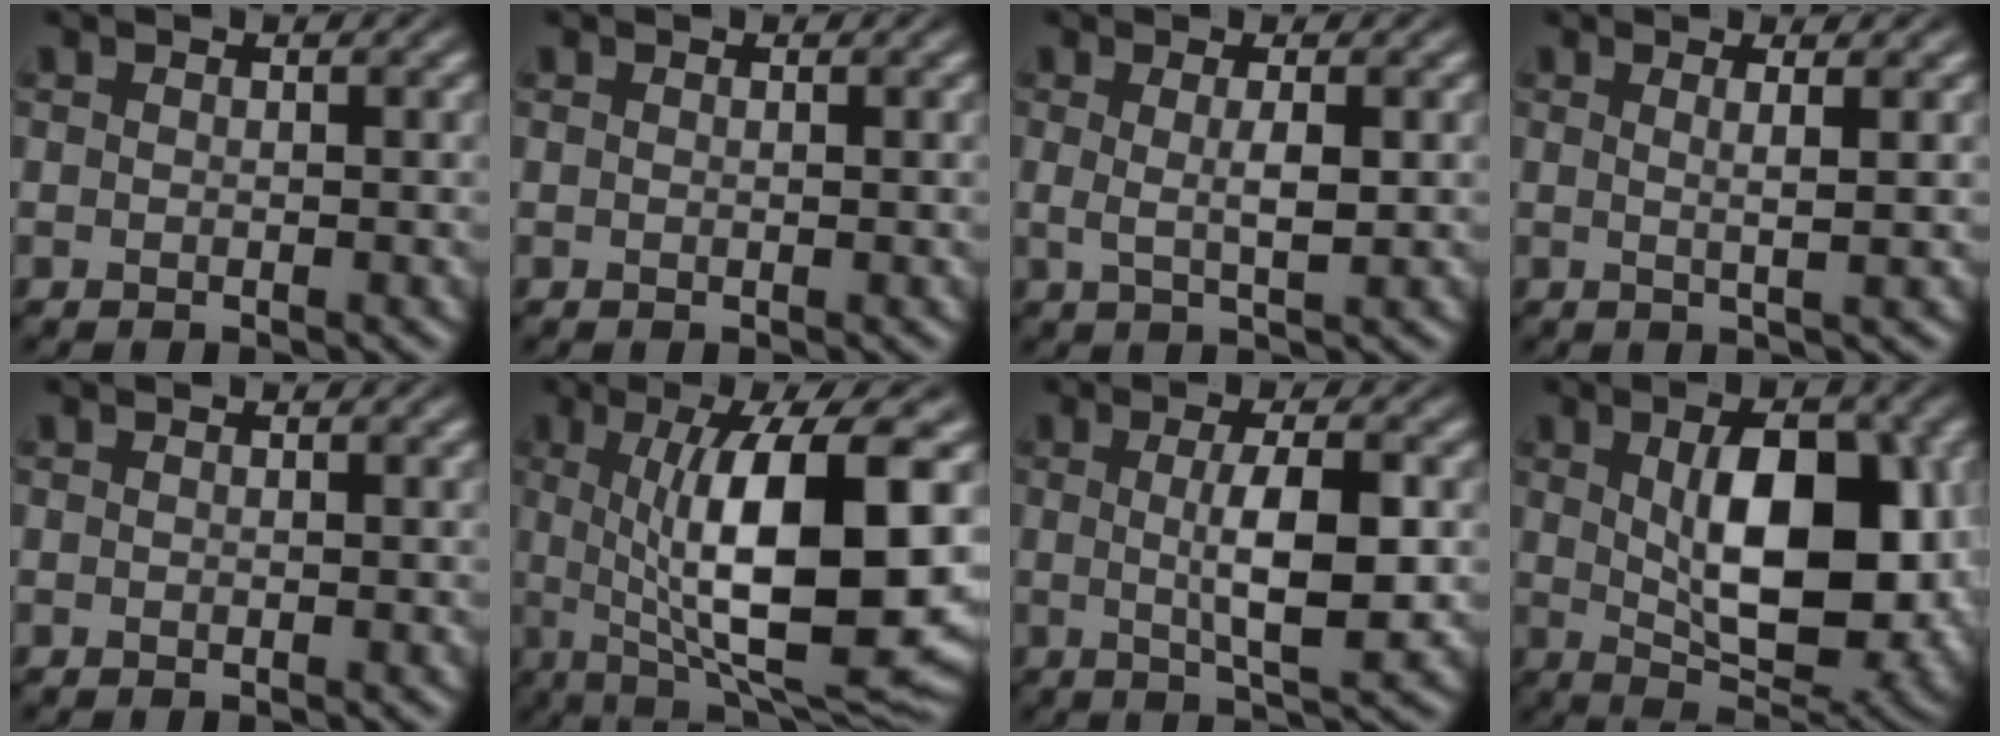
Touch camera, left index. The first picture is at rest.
{"total": 0.0}
{"total": 2.1, "force": [0.6, 0.1, 2.0], "torque": [-0.038, 0.002, 0.011]}
{"total": 2.1, "force": [0.8, 0.4, 1.9], "torque": [-0.023, 0.012, -0.004]}
{"total": 0.0}
{"total": 12.7, "force": [1.1, 3.3, 12.2], "torque": [-0.173, -0.003, 0.024]}
{"total": 4.9, "force": [0.4, 0.9, 4.8], "torque": [-0.083, 0.003, 0.010]}
{"total": 10.4, "force": [1.0, 4.8, 9.2], "torque": [-0.138, -0.004, 0.033]}